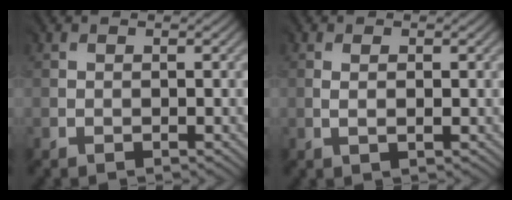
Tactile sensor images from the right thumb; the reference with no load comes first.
{"total": 0.6, "force": [0.1, 0.0, 0.6], "torque": [-0.013, -0.002, 0.002]}